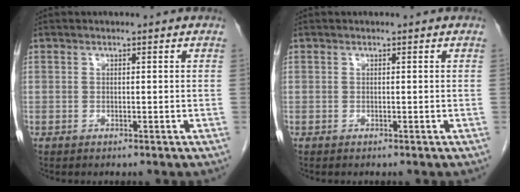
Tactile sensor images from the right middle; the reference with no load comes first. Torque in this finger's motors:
{"motor_torque": [0.12, 0.16, -0.01, 0.01]}